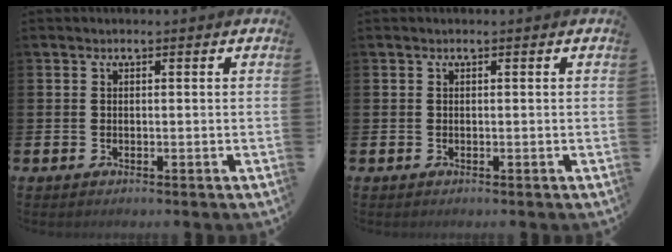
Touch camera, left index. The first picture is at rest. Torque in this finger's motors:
{"motor_torque": [-0.01, -0.01, 0.04, 0.00]}